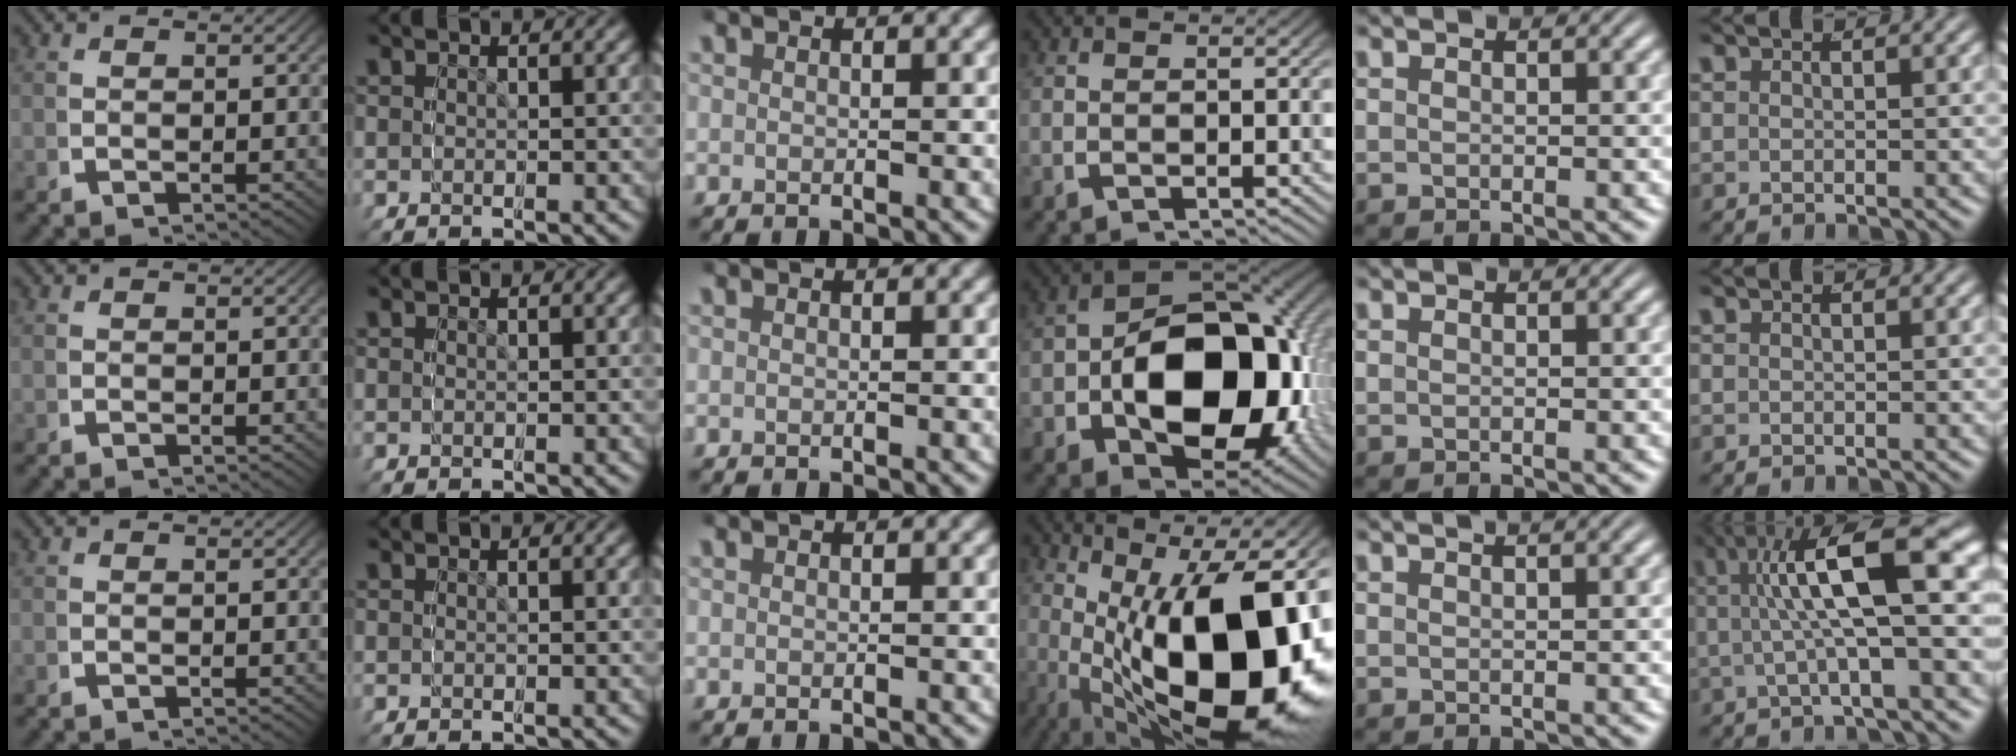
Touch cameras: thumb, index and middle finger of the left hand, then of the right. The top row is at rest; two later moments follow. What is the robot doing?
{"motion": "grasp_and_lifting", "object": "bottle"}